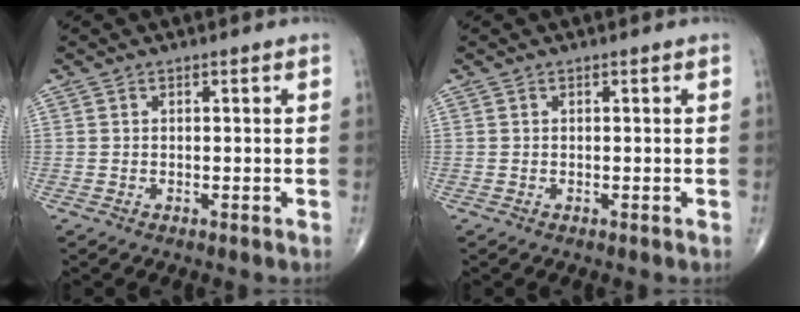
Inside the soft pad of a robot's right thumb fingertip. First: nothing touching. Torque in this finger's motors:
{"motor_torque": [0.00, 0.00, 0.00, 0.00, 0.00]}